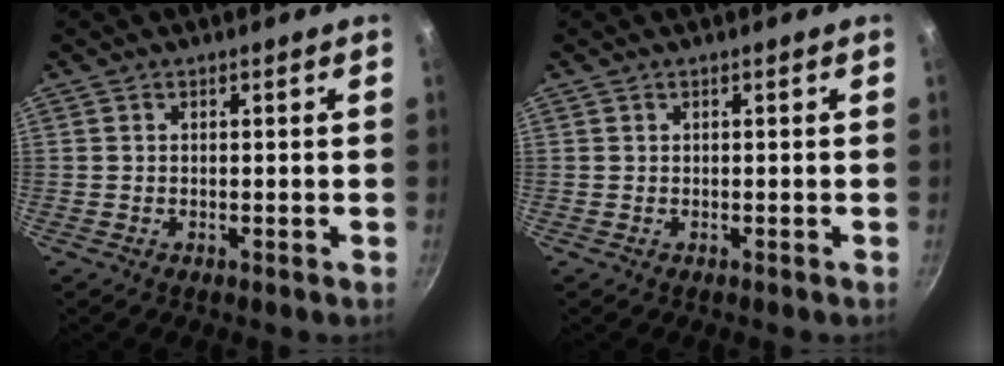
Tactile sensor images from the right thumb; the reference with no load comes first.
{"total": 0.0}